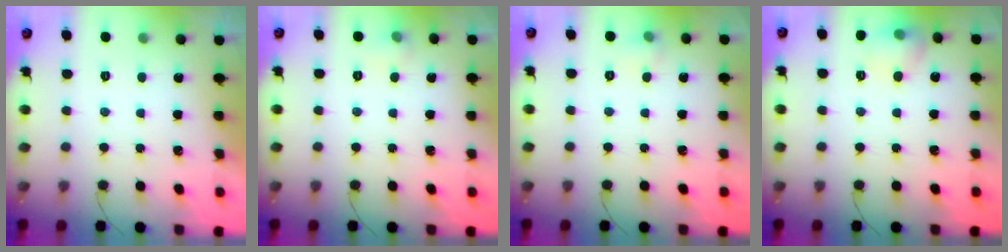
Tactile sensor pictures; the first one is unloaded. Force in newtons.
{"total": 5.0, "press": 4.1, "slide": 2.7}
{"total": 5.0, "press": 3.7, "slide": 3.5}
{"total": 9.3, "press": 9.2, "slide": 1.4}